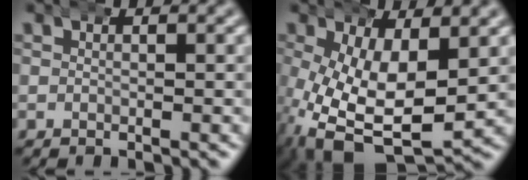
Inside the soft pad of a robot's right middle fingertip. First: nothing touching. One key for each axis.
{"total": 10.9, "fx": -3.8, "fy": 6.3, "fz": 8.1, "tx": -0.170, "ty": -0.062, "tz": -0.031}